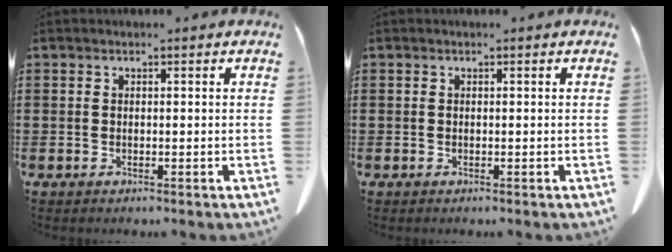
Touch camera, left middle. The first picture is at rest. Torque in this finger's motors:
{"motor_torque": [0.05, -0.05, 0.00, 0.00]}